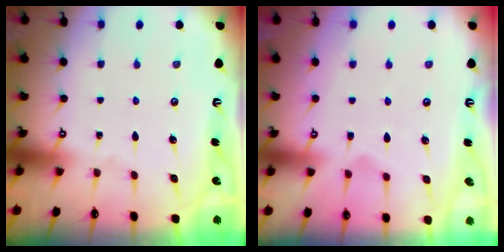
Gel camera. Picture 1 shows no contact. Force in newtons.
{"total": 2.3, "press": 2.1, "slide": 1.0}